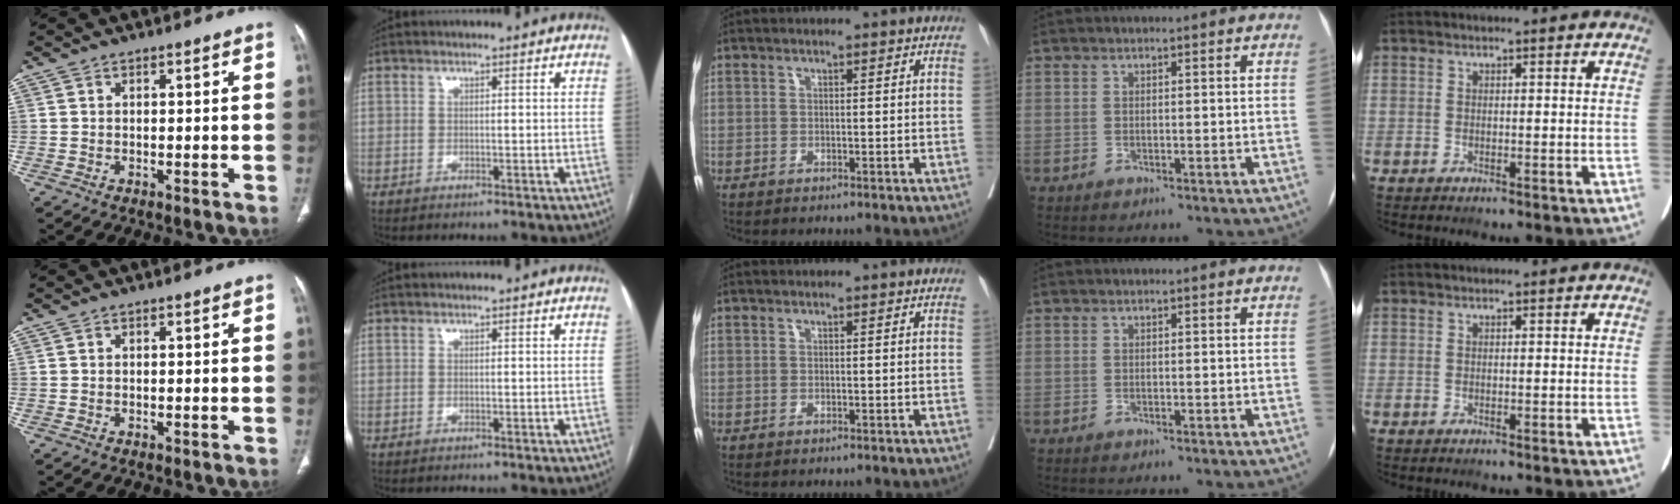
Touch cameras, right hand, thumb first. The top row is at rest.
{}